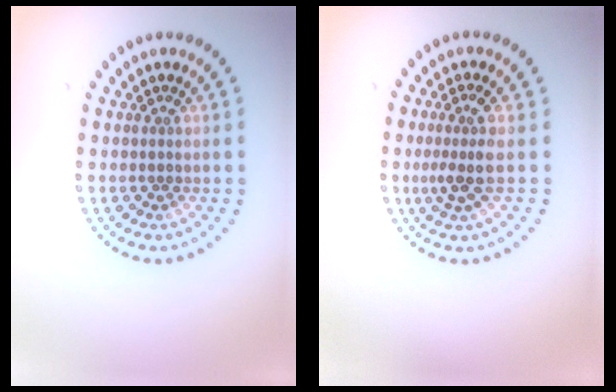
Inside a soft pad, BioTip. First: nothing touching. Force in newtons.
{"total": 2.5, "press": 1.9, "slide": 1.7}